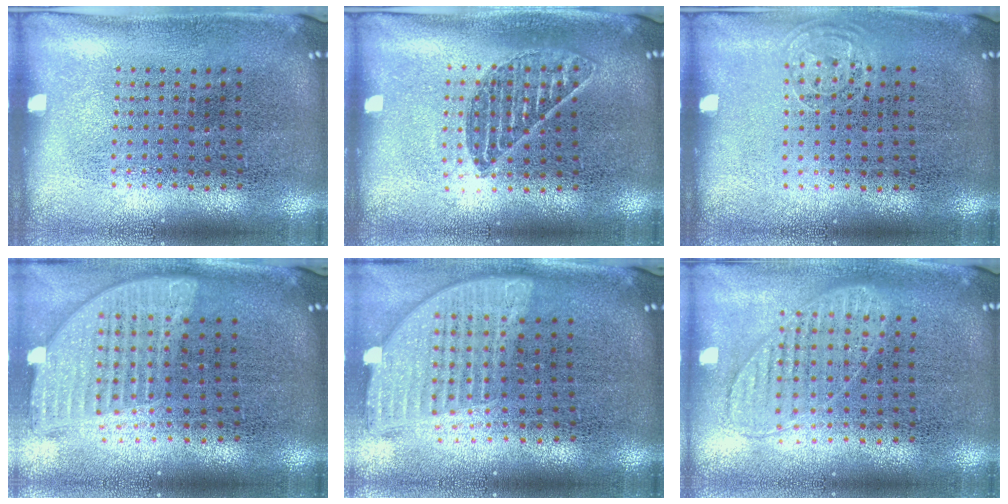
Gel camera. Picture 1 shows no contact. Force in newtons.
{"total": 1.1, "press": 1.1, "slide": 0.5}
{"total": 0.7, "press": 0.6, "slide": 0.3}
{"total": 1.7, "press": 1.4, "slide": 1.0}
{"total": 1.9, "press": 1.6, "slide": 1.1}
{"total": 0.9, "press": 0.9, "slide": 0.2}